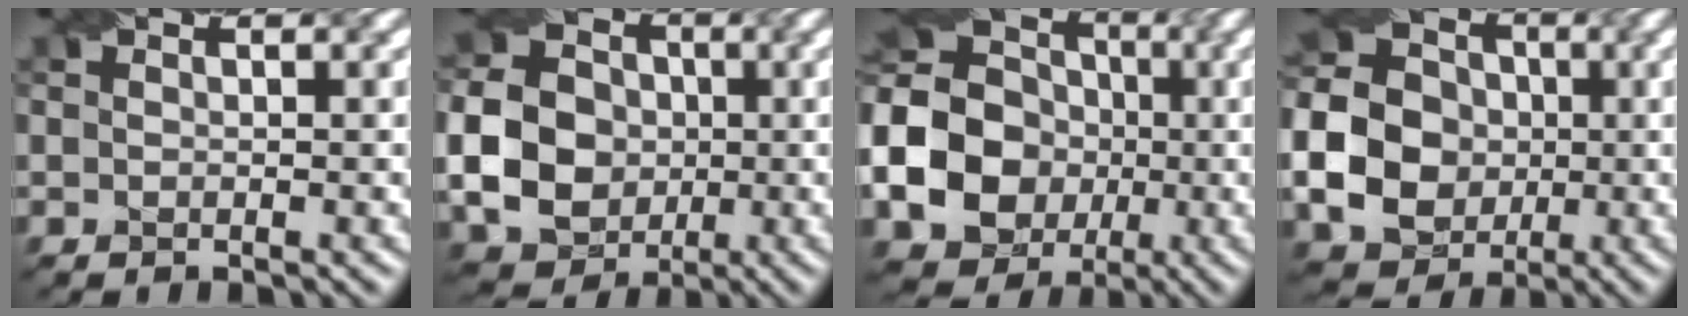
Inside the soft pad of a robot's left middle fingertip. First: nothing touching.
{"total": 9.3, "force": [-1.0, 8.1, 4.5], "torque": [-0.101, -0.012, -0.030]}
{"total": 22.3, "force": [-3.9, 20.8, 6.8], "torque": [-0.171, -0.008, -0.120]}
{"total": 13.4, "force": [-1.5, 12.4, 5.0], "torque": [-0.134, 0.000, -0.049]}